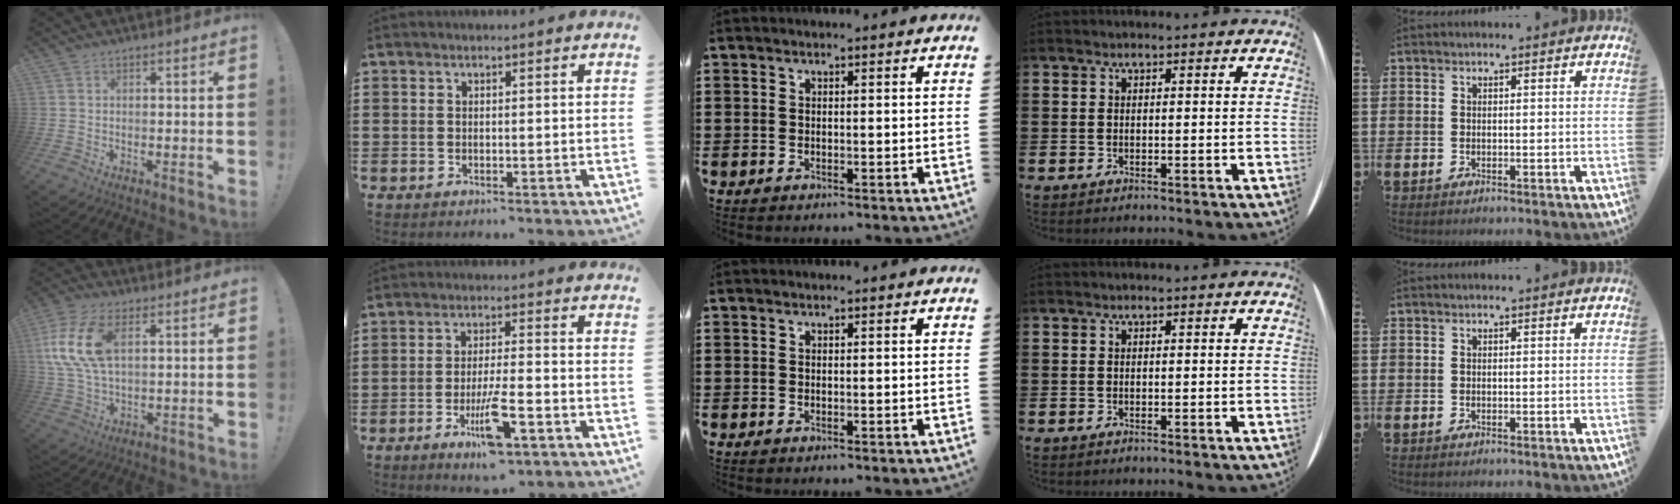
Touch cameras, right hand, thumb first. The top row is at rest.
{"thumb": {"total": 14.4, "force": [4.1, 8.1, 11.2], "torque": [-0.238, -0.001, 0.079]}, "index": {"total": 7.8, "force": [-4.0, 1.5, 6.6], "torque": [-0.128, -0.009, -0.071]}}